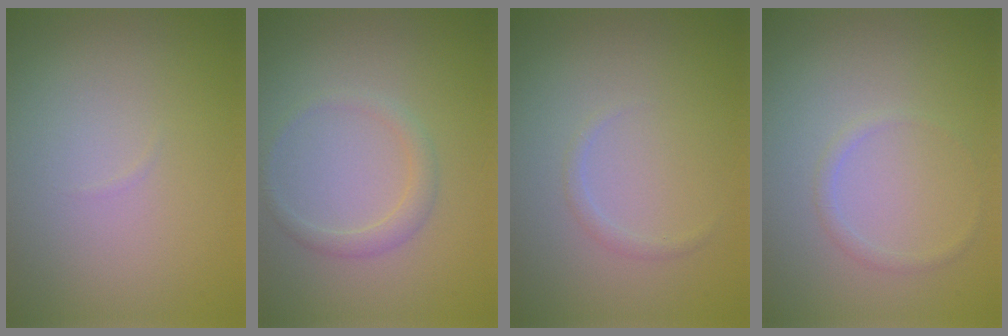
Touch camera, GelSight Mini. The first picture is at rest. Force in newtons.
{"total": 1.5, "press": 1.5, "slide": 0.1}
{"total": 0.7, "press": 0.7, "slide": 0.1}
{"total": 0.8, "press": 0.8, "slide": 0.0}